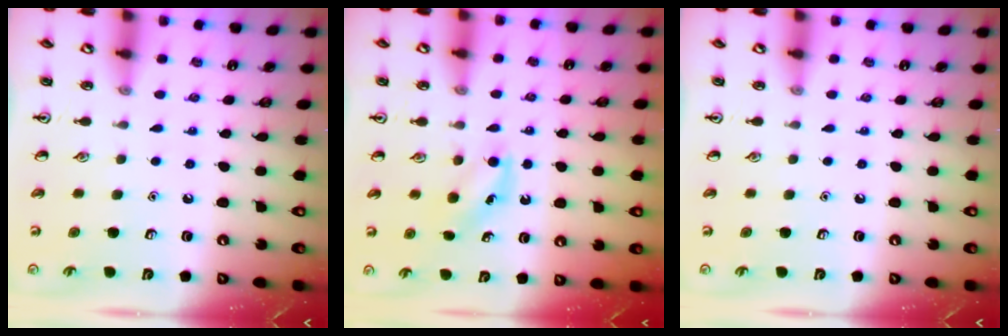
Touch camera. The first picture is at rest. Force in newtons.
{"total": 4.4, "press": 4.2, "slide": 1.4}
{"total": 0.0}